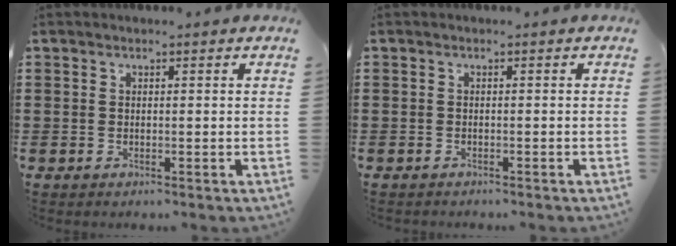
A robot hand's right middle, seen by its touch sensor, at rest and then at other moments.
{"total": 0.6, "force": [-0.5, 0.2, -0.2], "torque": [0.003, 0.005, -0.014]}